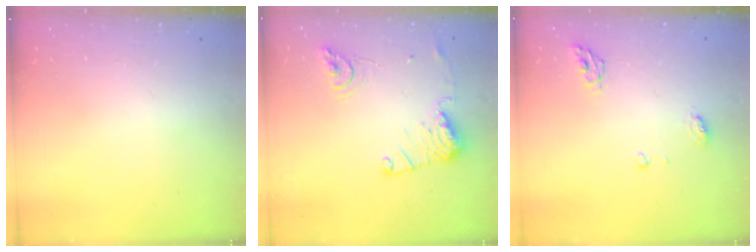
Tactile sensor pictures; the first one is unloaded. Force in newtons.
{"total": 12.9, "press": 12.8, "slide": 1.5}
{"total": 6.0, "press": 6.0, "slide": 0.7}